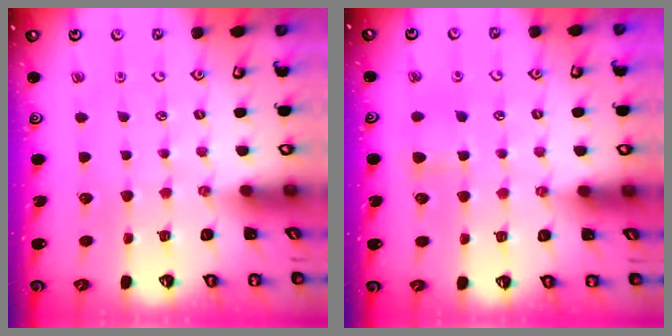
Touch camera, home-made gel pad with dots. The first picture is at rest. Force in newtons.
{"total": 4.5, "press": 4.4, "slide": 0.9}